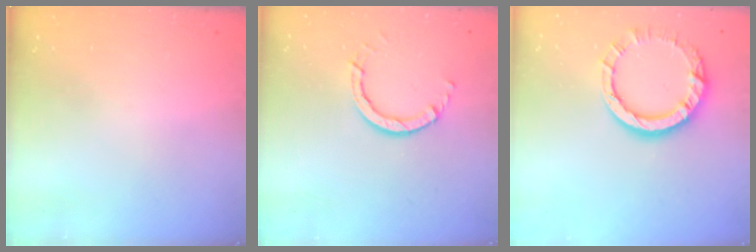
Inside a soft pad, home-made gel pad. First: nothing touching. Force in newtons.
{"total": 4.0, "press": 4.0, "slide": 0.4}
{"total": 10.2, "press": 10.2, "slide": 0.9}